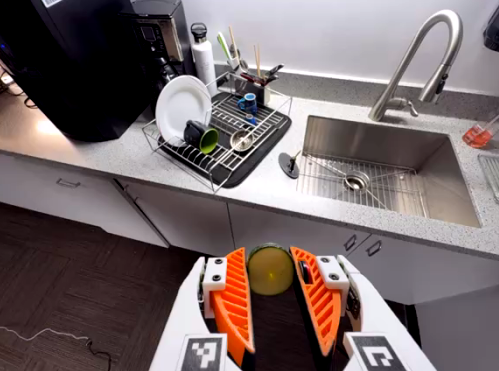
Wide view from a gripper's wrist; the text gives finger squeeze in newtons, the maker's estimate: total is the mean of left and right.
{"total": 7.3, "left": 7.1, "right": 7.4}